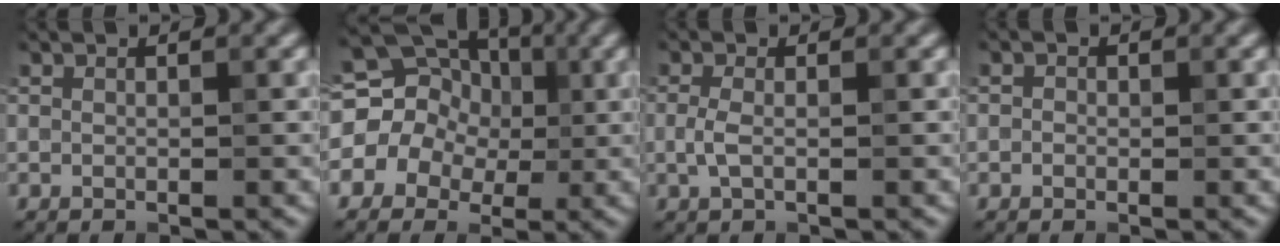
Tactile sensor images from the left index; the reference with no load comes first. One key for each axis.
{"total": 12.2, "fx": 1.0, "fy": 11.0, "fz": 5.2, "tx": -0.098, "ty": 0.050, "tz": -0.033}
{"total": 1.5, "fx": -0.2, "fy": 0.6, "fz": 1.4, "tx": -0.034, "ty": 0.000, "tz": -0.007}
{"total": 0.6, "fx": -0.1, "fy": 0.6, "fz": 0.2, "tx": -0.002, "ty": -0.005, "tz": -0.006}